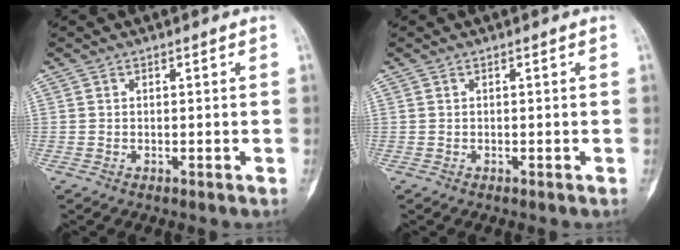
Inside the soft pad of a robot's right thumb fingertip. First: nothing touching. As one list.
[{"total": 0.0}]